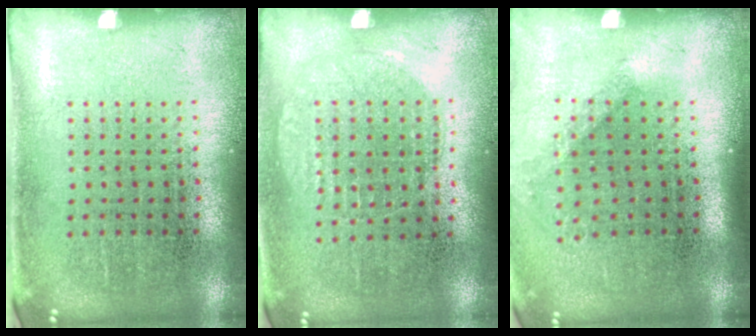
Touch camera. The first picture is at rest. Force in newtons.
{"total": 0.9, "press": 0.9, "slide": 0.3}
{"total": 1.3, "press": 0.9, "slide": 0.8}